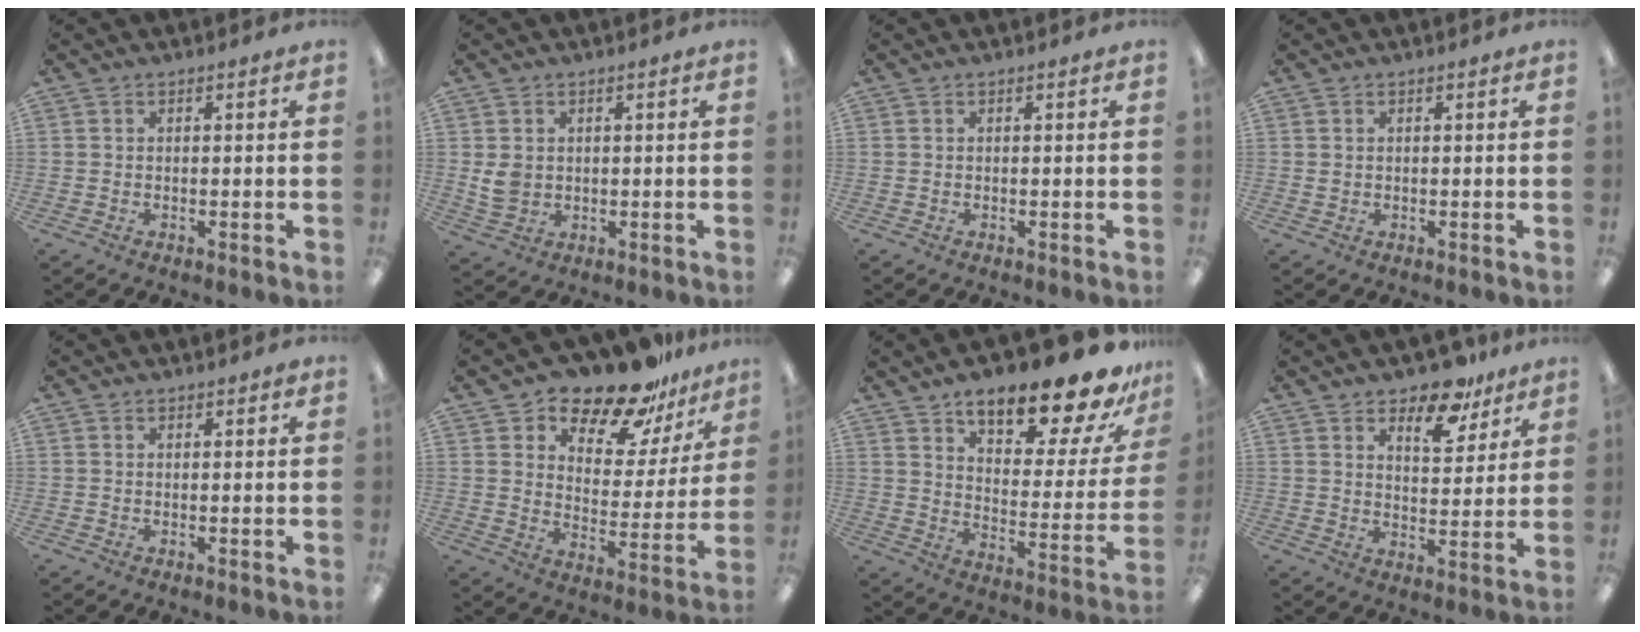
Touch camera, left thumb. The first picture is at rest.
{"total": 4.6, "force": [0.8, 3.8, 2.4], "torque": [-0.045, 0.002, 0.015]}
{"total": 0.0}
{"total": 0.8, "force": [0.4, 0.7, 0.2], "torque": [-0.006, 0.003, 0.008]}
{"total": 0.9, "force": [0.8, 0.3, 0.2], "torque": [0.004, -0.002, 0.013]}
{"total": 17.7, "force": [14.9, 6.9, 6.6], "torque": [-0.108, -0.112, 0.260]}
{"total": 21.7, "force": [16.5, 6.6, 12.5], "torque": [-0.167, -0.108, 0.266]}
{"total": 9.9, "force": [8.0, 4.2, 4.1], "torque": [-0.040, -0.052, 0.137]}